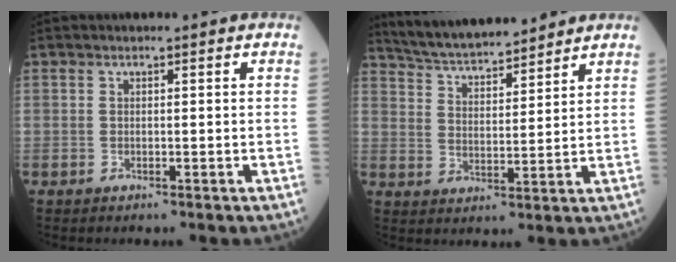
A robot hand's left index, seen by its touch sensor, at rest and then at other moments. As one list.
[{"total": 12.3, "force": [11.4, 1.6, 4.3], "torque": [-0.081, 0.018, 0.194]}]